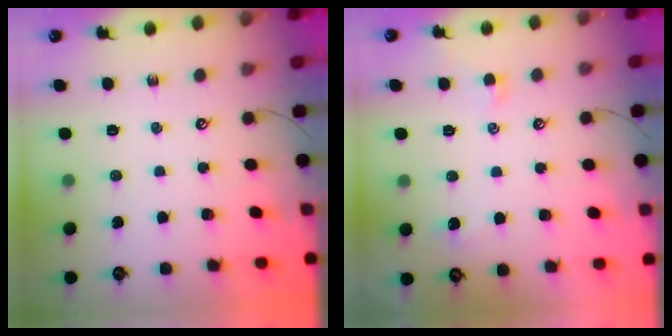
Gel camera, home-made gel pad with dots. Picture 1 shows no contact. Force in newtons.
{"total": 1.4, "press": 1.3, "slide": 0.5}